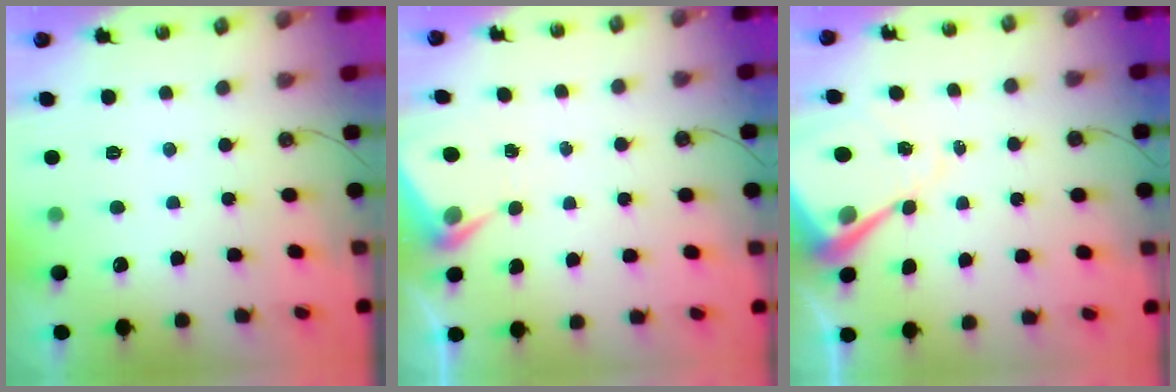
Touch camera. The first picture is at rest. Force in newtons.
{"total": 5.6, "press": 5.6, "slide": 0.2}
{"total": 9.5, "press": 9.5, "slide": 1.0}